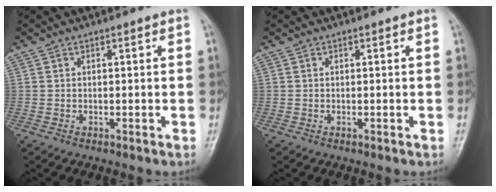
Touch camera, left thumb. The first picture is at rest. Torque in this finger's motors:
{"motor_torque": [0.00, 0.00, -0.01, -0.10, 0.00]}